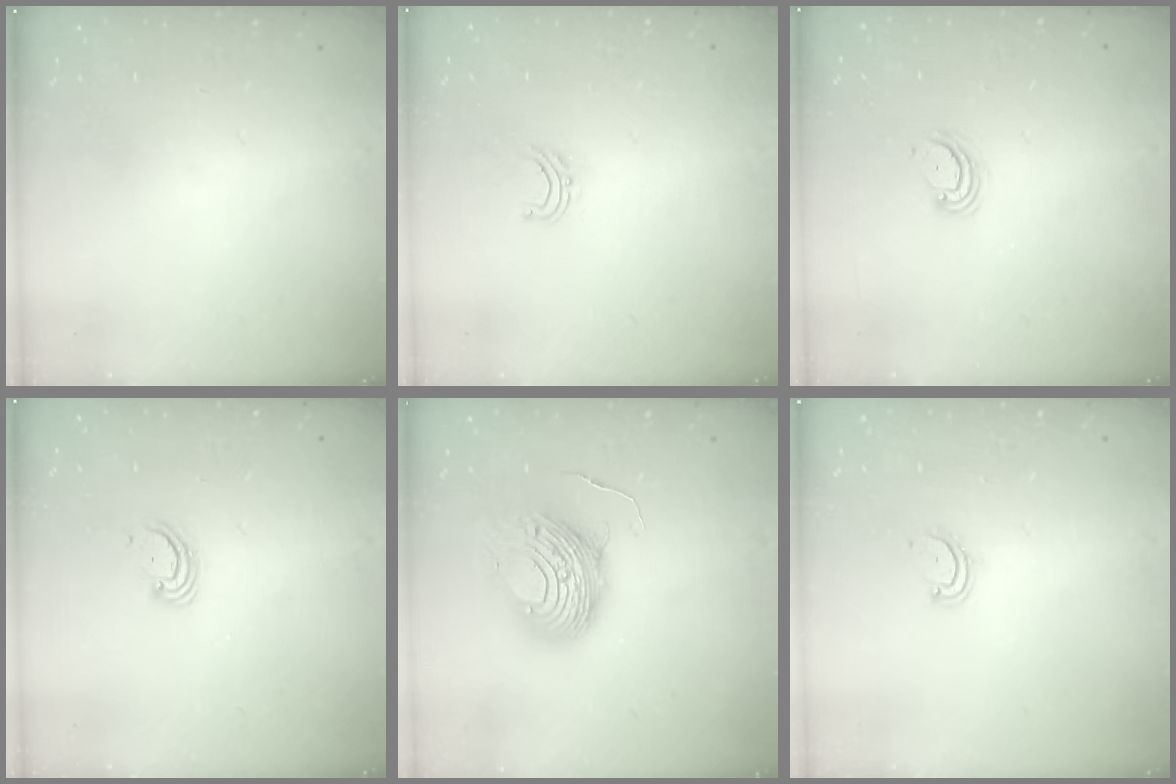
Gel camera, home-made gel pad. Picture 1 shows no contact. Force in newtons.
{"total": 4.3, "press": 4.3, "slide": 0.3}
{"total": 4.2, "press": 4.1, "slide": 0.3}
{"total": 2.8, "press": 2.8, "slide": 0.3}
{"total": 12.1, "press": 12.1, "slide": 1.2}
{"total": 3.6, "press": 3.5, "slide": 0.4}